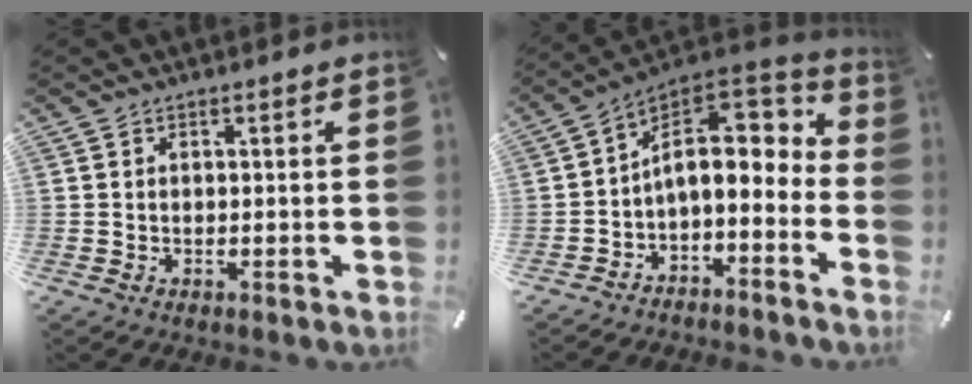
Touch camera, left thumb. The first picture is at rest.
{"total": 11.5, "force": [1.3, 7.6, 8.6], "torque": [-0.126, -0.021, 0.023]}